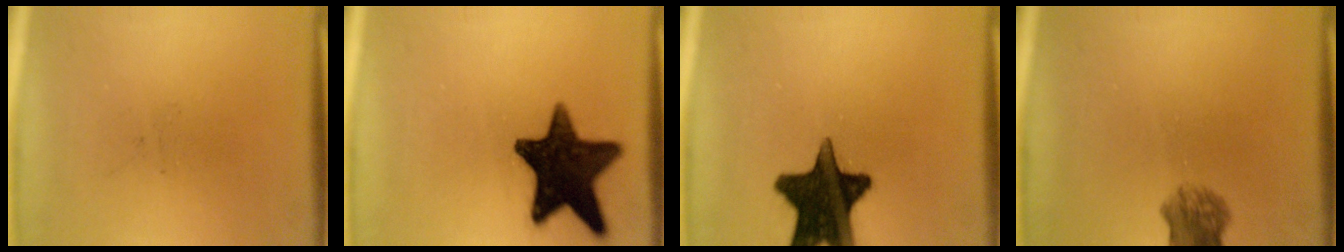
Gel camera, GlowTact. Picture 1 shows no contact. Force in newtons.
{"total": 15.6}
{"total": 16.1}
{"total": 5.1}